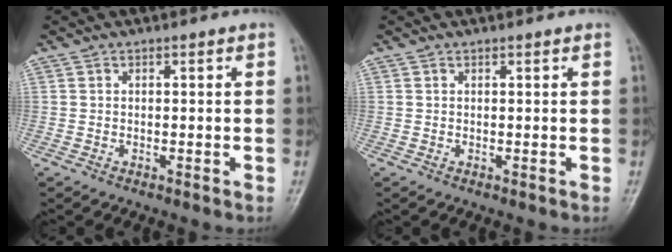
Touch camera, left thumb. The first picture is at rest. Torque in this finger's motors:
{"motor_torque": [-0.06, 0.24, -0.19, -0.04, 0.01]}